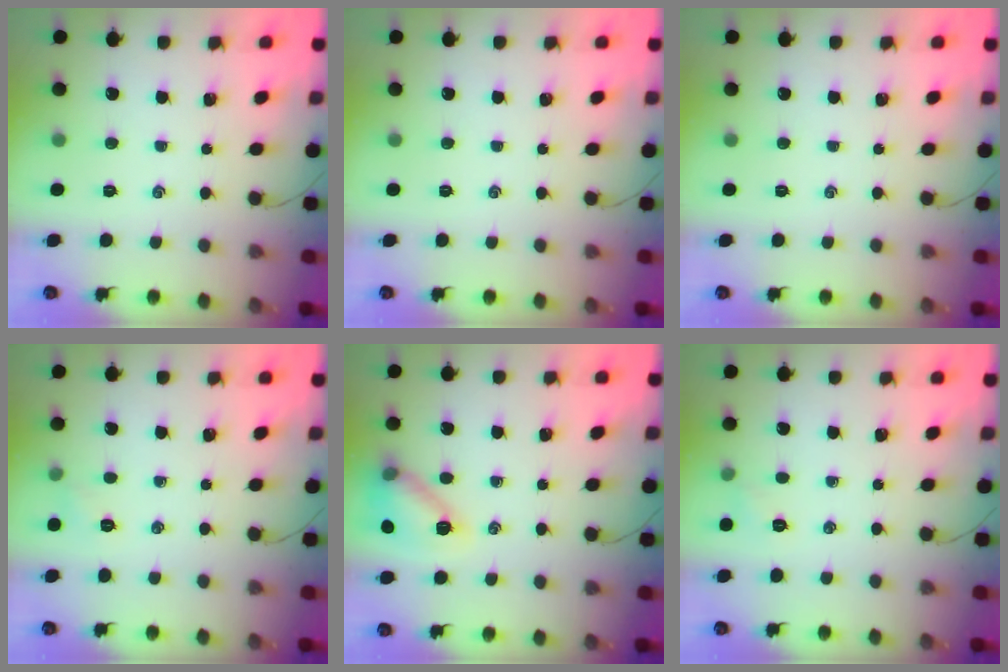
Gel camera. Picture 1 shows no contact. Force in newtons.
{"total": 0.0}
{"total": 0.0}
{"total": 4.3, "press": 4.1, "slide": 1.2}
{"total": 13.4, "press": 13.4, "slide": 0.6}
{"total": 4.3, "press": 4.1, "slide": 1.2}